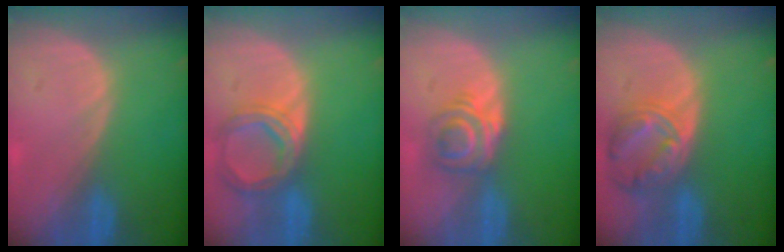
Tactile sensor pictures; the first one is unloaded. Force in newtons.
{"total": 6.7, "press": 6.2, "slide": 2.7}
{"total": 6.1, "press": 5.1, "slide": 3.3}
{"total": 8.2, "press": 7.1, "slide": 4.0}